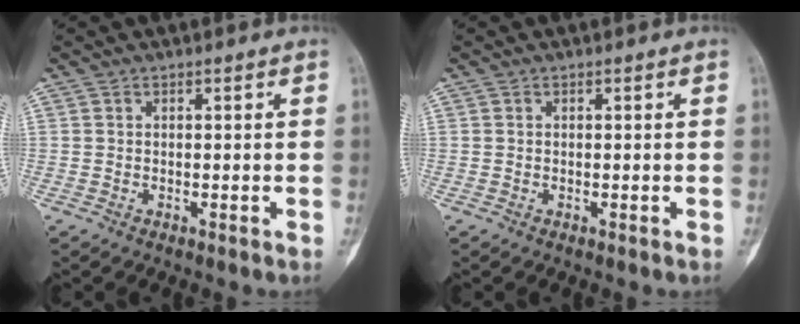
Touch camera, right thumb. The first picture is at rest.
{"total": 0.0}